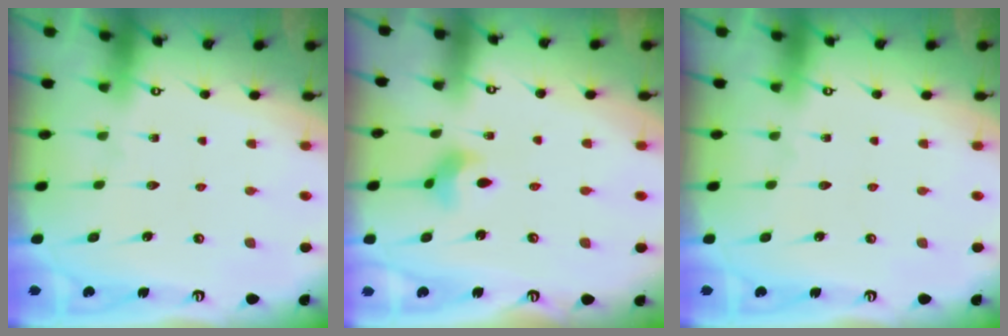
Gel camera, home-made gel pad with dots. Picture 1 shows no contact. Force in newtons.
{"total": 4.6, "press": 4.6, "slide": 0.7}
{"total": 0.0}